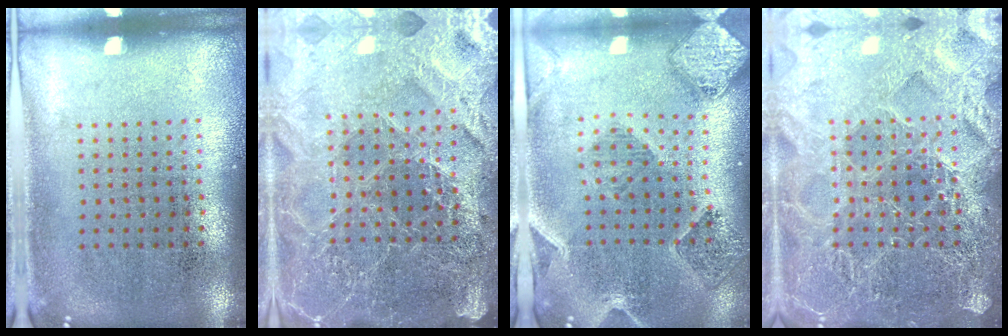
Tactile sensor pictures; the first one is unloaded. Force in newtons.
{"total": 4.6, "press": 4.2, "slide": 1.8}
{"total": 1.5, "press": 1.5, "slide": 0.3}
{"total": 6.2, "press": 6.2, "slide": 0.8}